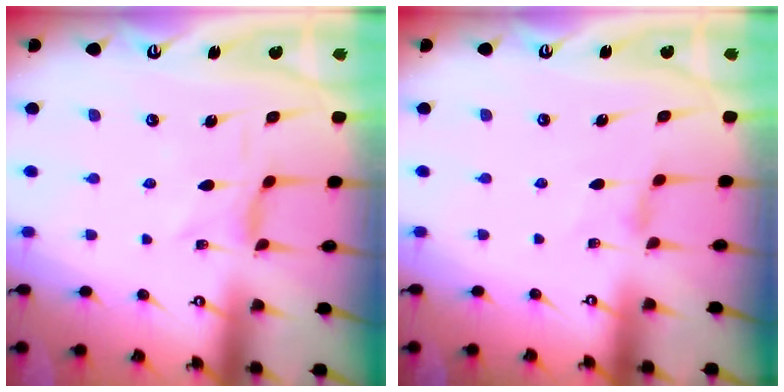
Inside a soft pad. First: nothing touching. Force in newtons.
{"total": 0.7, "press": 0.6, "slide": 0.3}